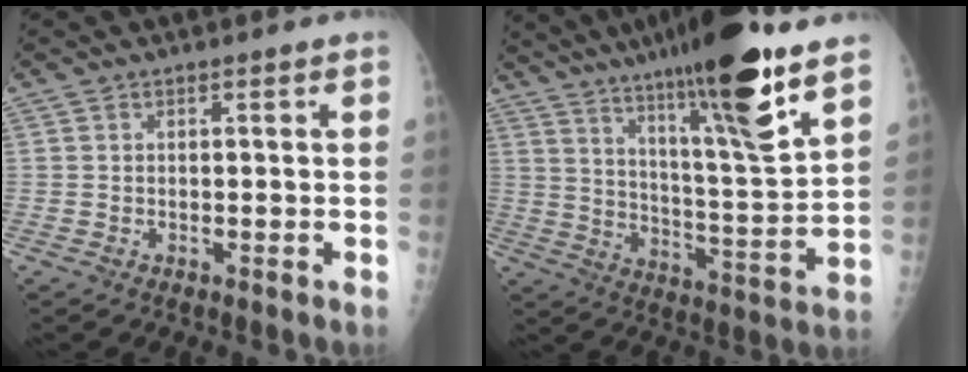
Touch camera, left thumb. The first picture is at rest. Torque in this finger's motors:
{"motor_torque": [3.39, 1.25, 1.73, -1.04, 0.45]}